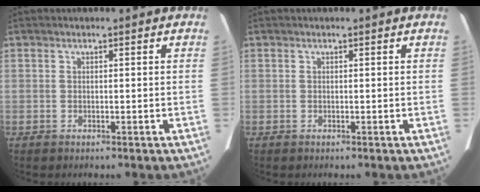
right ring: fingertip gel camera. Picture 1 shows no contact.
{"total": 0.0}